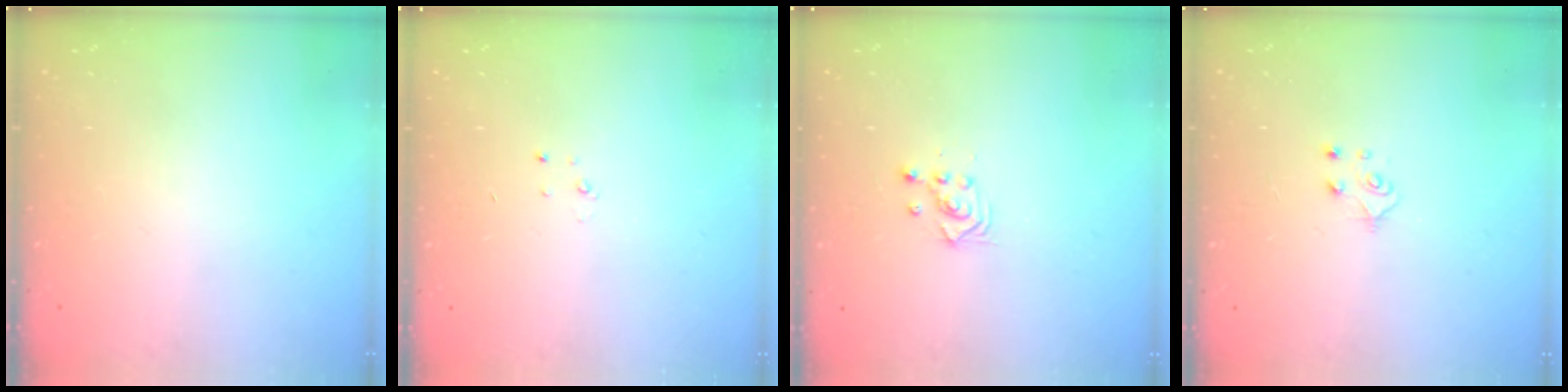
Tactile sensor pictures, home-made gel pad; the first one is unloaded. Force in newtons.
{"total": 2.3, "press": 2.3, "slide": 0.3}
{"total": 2.3, "press": 2.3, "slide": 0.3}
{"total": 4.9, "press": 4.8, "slide": 0.5}